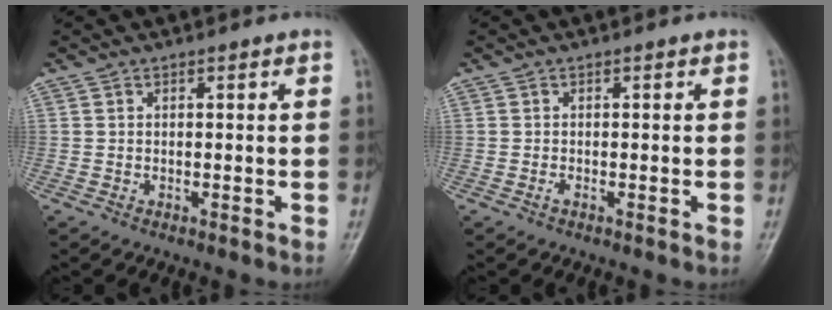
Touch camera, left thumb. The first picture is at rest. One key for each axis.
{"total": 0.7, "fx": -0.1, "fy": 0.2, "fz": 0.6, "tx": -0.006, "ty": 0.001, "tz": -0.002}